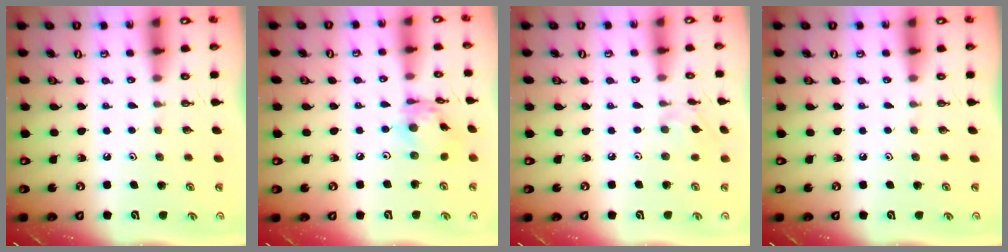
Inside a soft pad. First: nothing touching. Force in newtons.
{"total": 9.2, "press": 9.2, "slide": 0.6}
{"total": 4.7, "press": 4.6, "slide": 0.7}
{"total": 0.0}